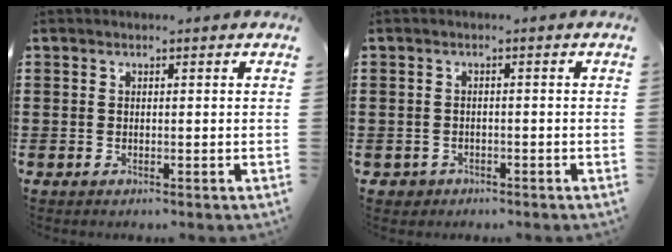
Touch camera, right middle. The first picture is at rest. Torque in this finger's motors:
{"motor_torque": [0.23, -0.18, 0.05, 0.01]}